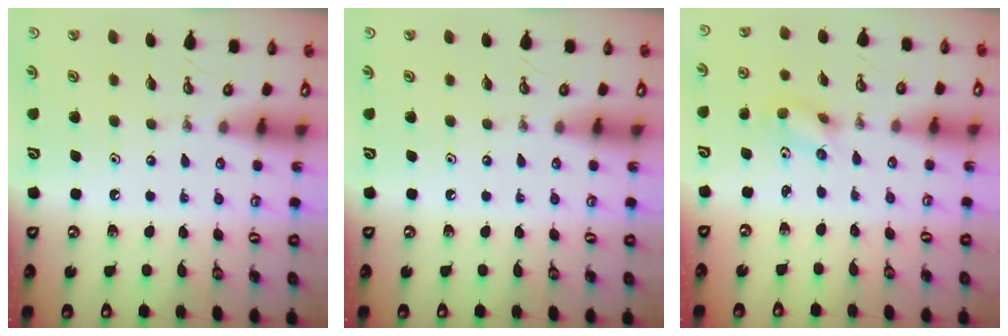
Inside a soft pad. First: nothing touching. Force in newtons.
{"total": 0.0}
{"total": 2.8, "press": 2.6, "slide": 1.1}